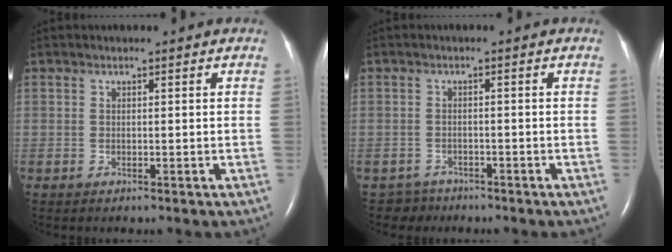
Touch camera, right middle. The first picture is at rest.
{"total": 2.5, "force": [-1.9, 1.2, -1.0], "torque": [0.011, 0.003, -0.032]}